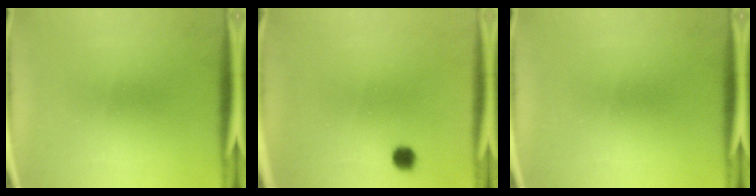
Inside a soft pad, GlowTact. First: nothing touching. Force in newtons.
{"total": 2.6}
{"total": 0.0}